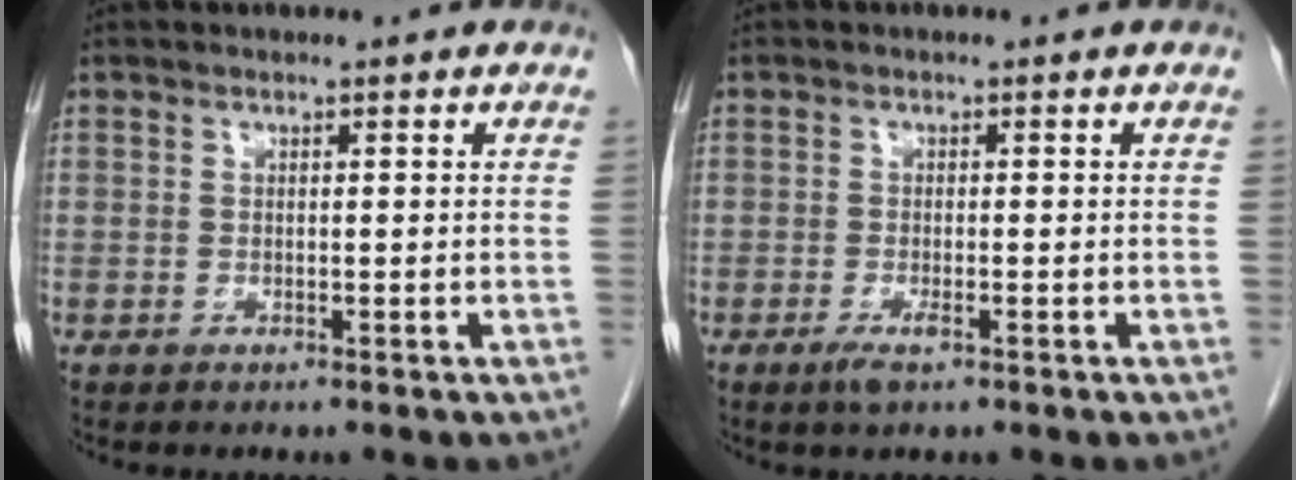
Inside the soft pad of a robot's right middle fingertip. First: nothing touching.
{"total": 2.1, "force": [-1.2, 0.4, 1.7], "torque": [-0.036, -0.003, -0.021]}